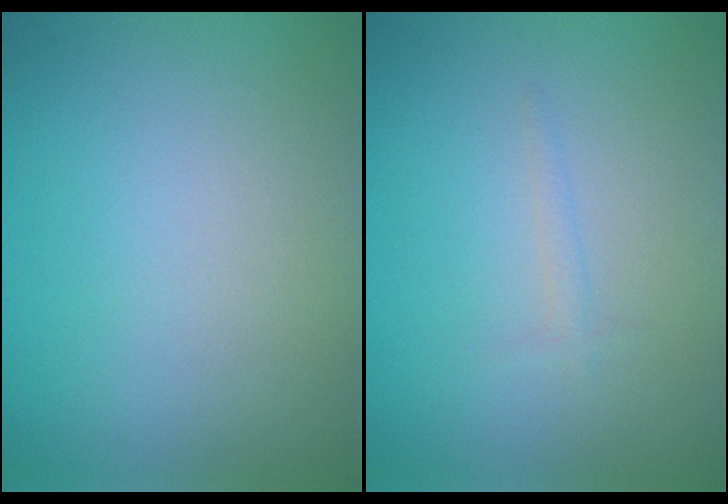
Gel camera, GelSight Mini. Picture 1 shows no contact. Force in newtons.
{"total": 1.0, "press": 1.0, "slide": 0.1}